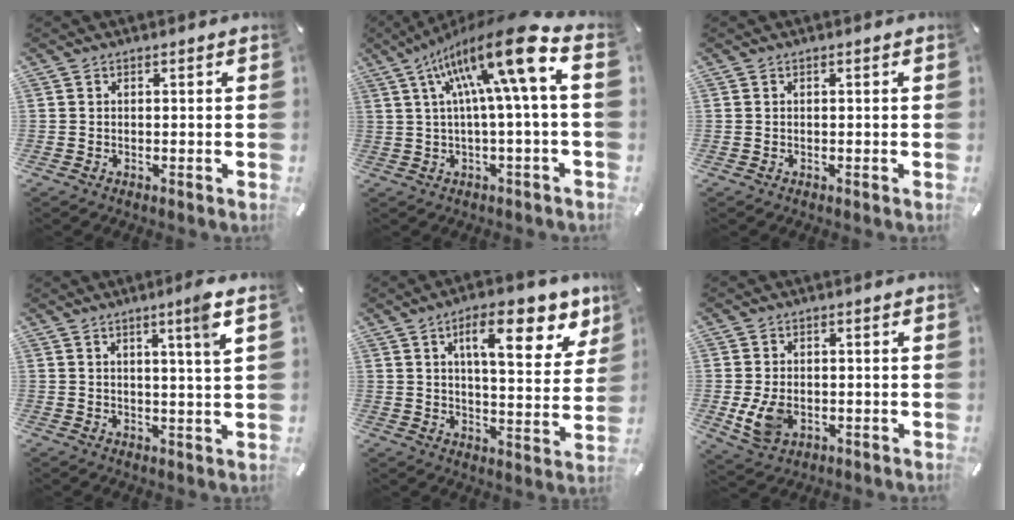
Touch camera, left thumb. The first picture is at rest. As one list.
[{"total": 18.1, "force": [6.5, 2.2, 16.8], "torque": [-0.292, -0.036, 0.089]}, {"total": 0.0}, {"total": 6.3, "force": [3.4, -0.5, 5.3], "torque": [-0.085, -0.013, 0.049]}, {"total": 16.0, "force": [8.5, 5.9, 12.2], "torque": [-0.180, -0.029, 0.132]}, {"total": 6.3, "force": [-1.0, 4.8, 4.1], "torque": [-0.092, -0.004, -0.019]}]